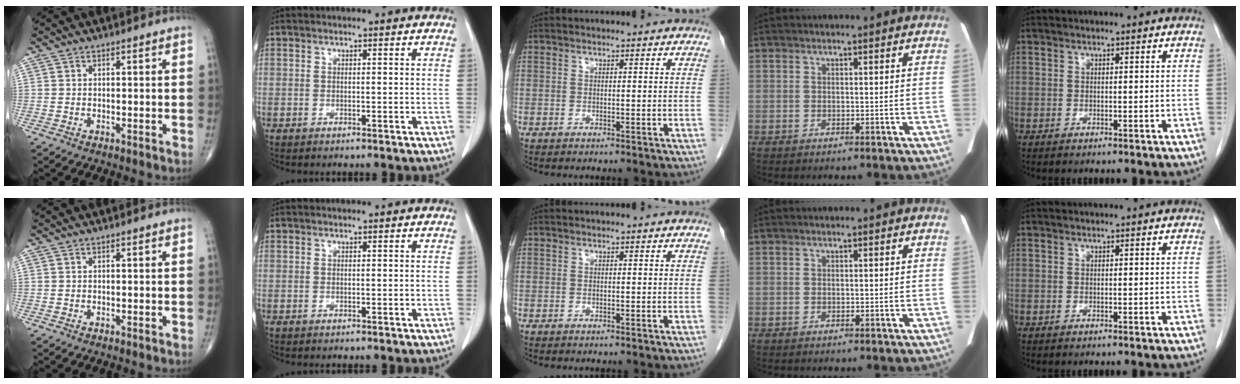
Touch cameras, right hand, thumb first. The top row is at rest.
{}